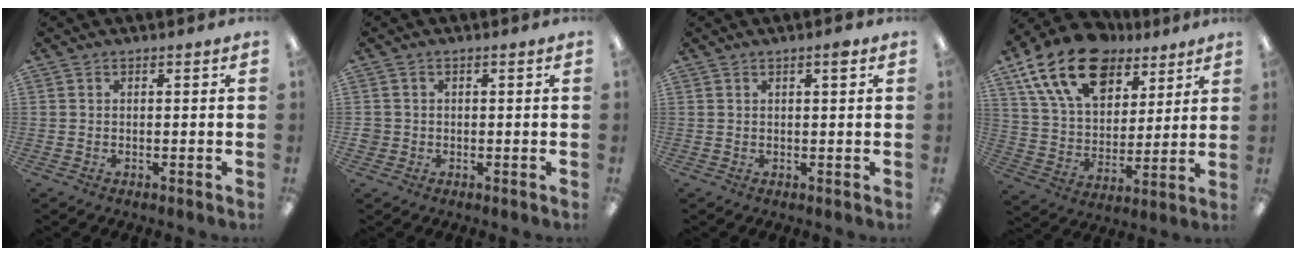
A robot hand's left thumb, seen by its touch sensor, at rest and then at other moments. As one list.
[{"total": 1.9, "force": [-0.2, 1.9, 0.4], "torque": [-0.007, 0.004, -0.006]}, {"total": 1.9, "force": [1.1, 0.3, 1.6], "torque": [-0.026, -0.002, 0.016]}, {"total": 20.4, "force": [12.3, 12.0, 11.1], "torque": [-0.200, -0.051, 0.225]}]